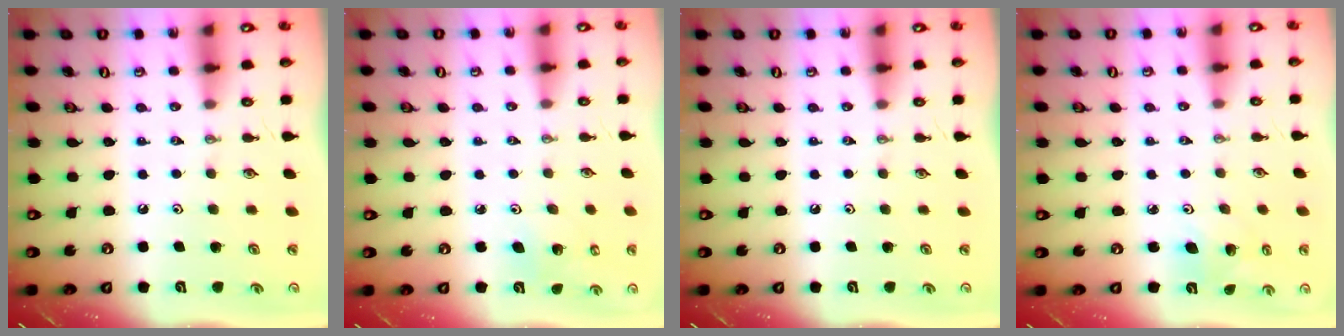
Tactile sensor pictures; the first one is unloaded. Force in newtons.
{"total": 4.2, "press": 4.1, "slide": 0.9}
{"total": 0.0}
{"total": 4.5, "press": 4.2, "slide": 1.5}